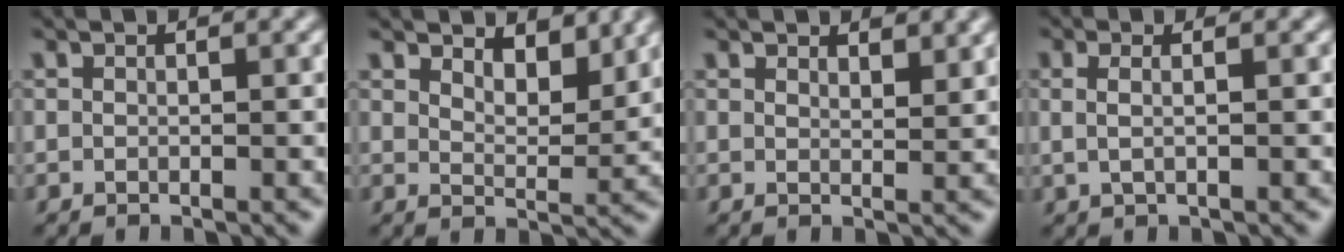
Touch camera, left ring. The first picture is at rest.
{"total": 3.7, "force": [3.0, 1.3, 1.7], "torque": [-0.032, -0.005, 0.040]}
{"total": 2.2, "force": [1.9, 0.6, 0.9], "torque": [-0.013, -0.002, 0.032]}
{"total": 1.8, "force": [0.5, 0.7, 1.6], "torque": [-0.030, -0.006, 0.004]}